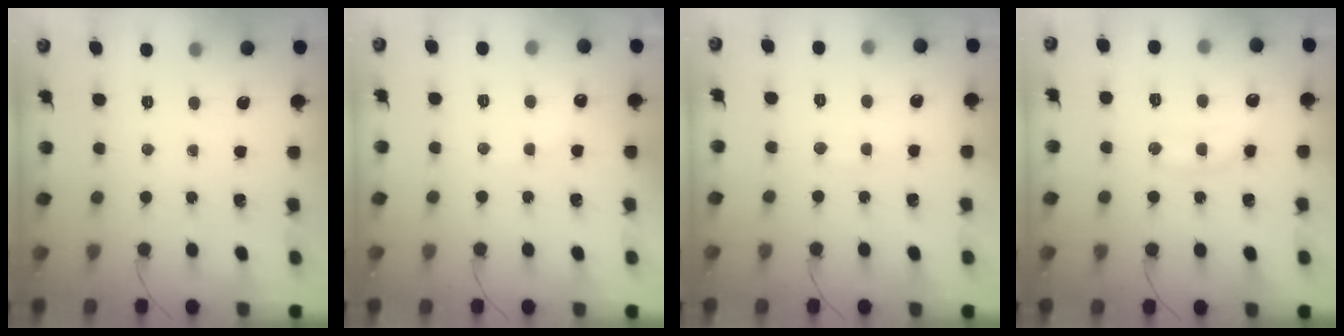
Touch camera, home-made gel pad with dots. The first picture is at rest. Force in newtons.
{"total": 7.2, "press": 7.1, "slide": 1.3}
{"total": 6.7, "press": 6.6, "slide": 1.3}
{"total": 12.8, "press": 12.8, "slide": 0.6}